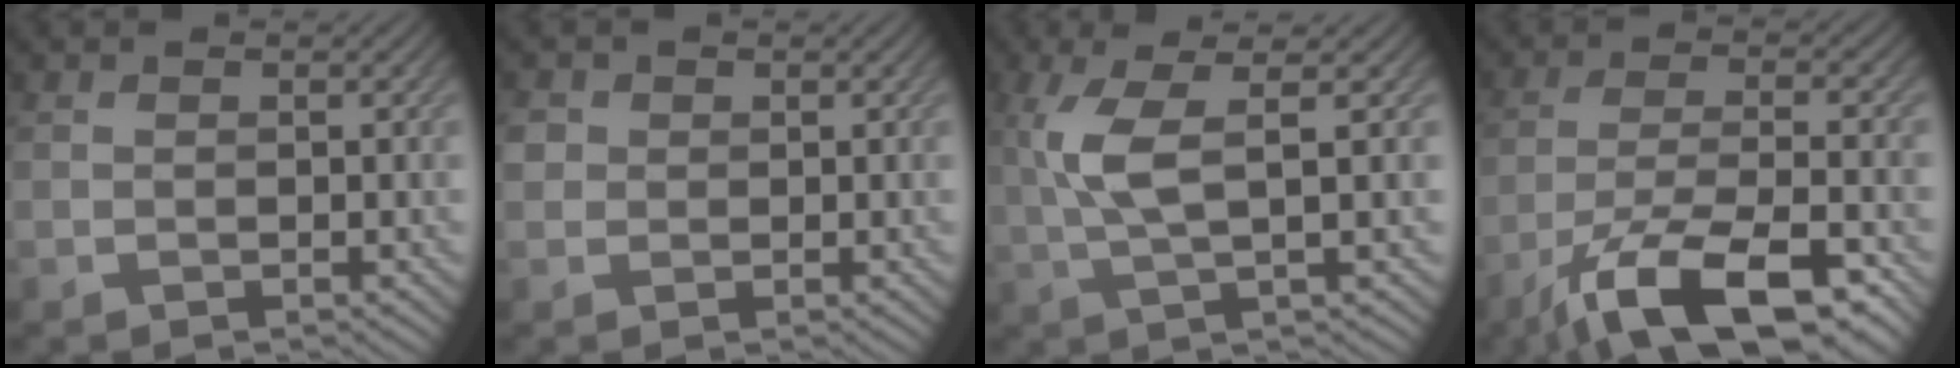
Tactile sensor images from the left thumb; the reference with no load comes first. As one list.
[{"total": 2.0, "force": [0.4, 1.9, 0.5], "torque": [-0.014, 0.000, 0.004]}, {"total": 6.1, "force": [1.3, 1.2, 5.8], "torque": [-0.133, 0.008, 0.027]}, {"total": 13.1, "force": [-8.5, 3.7, 9.2], "torque": [-0.174, -0.008, -0.151]}]